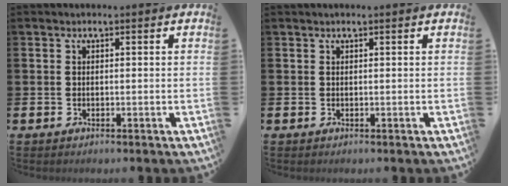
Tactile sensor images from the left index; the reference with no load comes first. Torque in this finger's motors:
{"motor_torque": [0.00, -2.14, -0.09, 0.16]}